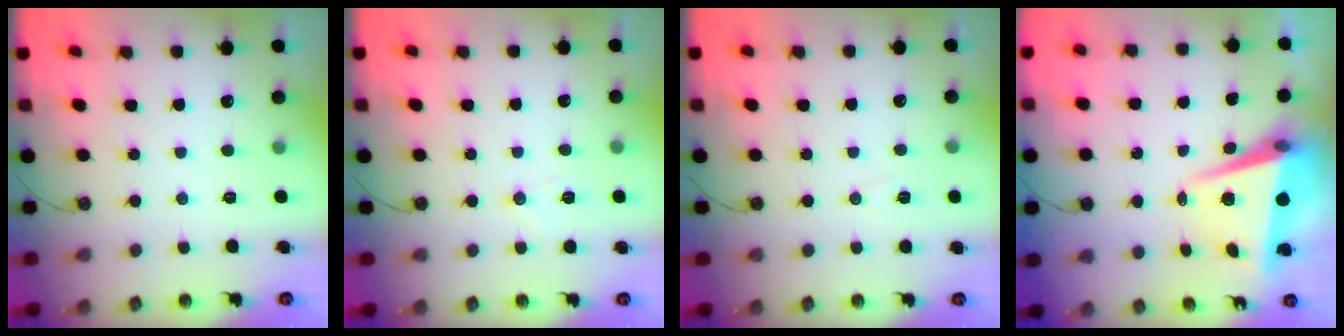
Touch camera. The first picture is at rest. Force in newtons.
{"total": 6.1, "press": 5.9, "slide": 1.2}
{"total": 5.8, "press": 3.8, "slide": 4.5}
{"total": 8.3, "press": 8.2, "slide": 1.1}